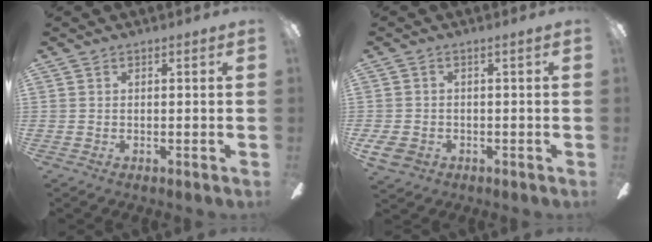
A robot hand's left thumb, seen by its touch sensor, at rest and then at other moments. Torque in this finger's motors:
{"motor_torque": [-0.19, 2.83, 1.02, 0.61, 0.08]}